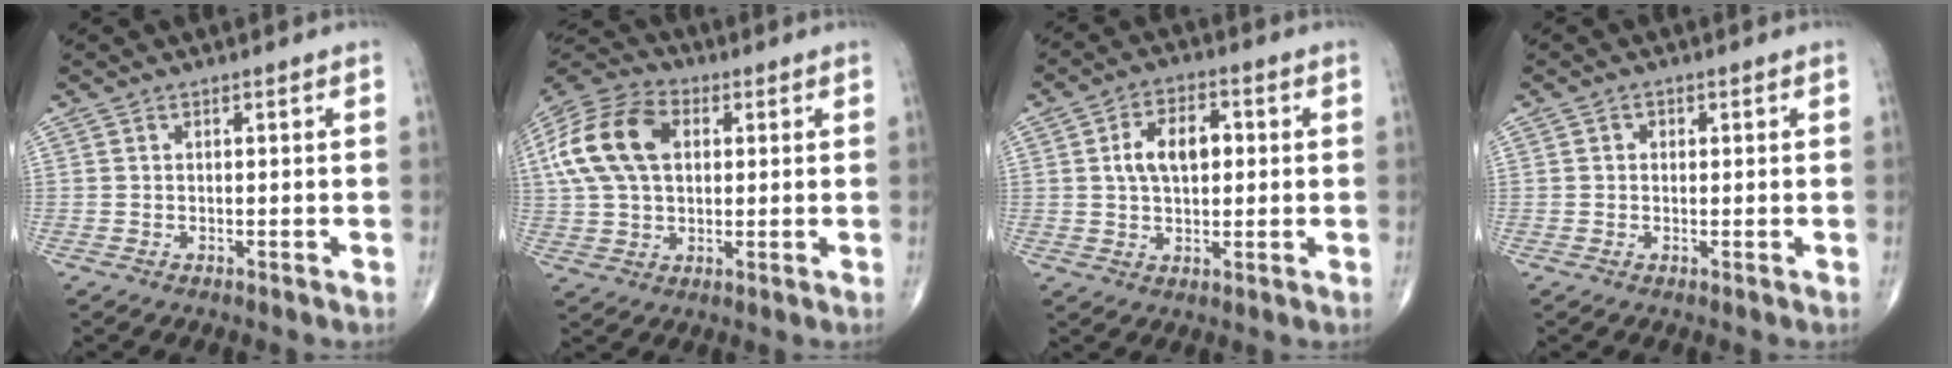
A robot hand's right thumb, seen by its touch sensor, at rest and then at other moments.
{"total": 16.7, "force": [3.5, 11.0, 12.1], "torque": [-0.242, 0.018, 0.057]}
{"total": 8.8, "force": [1.4, 5.3, 6.9], "torque": [-0.108, 0.014, 0.022]}
{"total": 1.2, "force": [0.2, 1.1, 0.5], "torque": [0.000, 0.002, 0.000]}